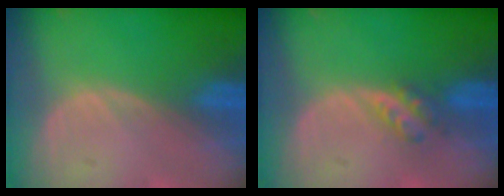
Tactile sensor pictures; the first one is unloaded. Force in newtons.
{"total": 3.2, "press": 2.8, "slide": 1.6}